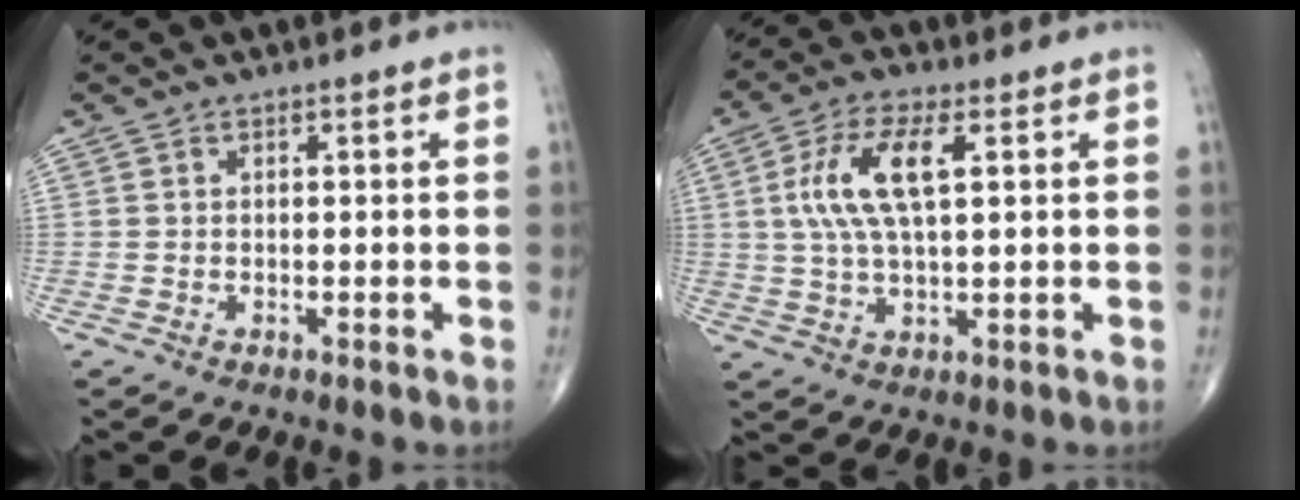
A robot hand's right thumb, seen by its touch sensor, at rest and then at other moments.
{"total": 10.7, "force": [2.5, 4.0, 9.6], "torque": [-0.205, 0.006, 0.049]}